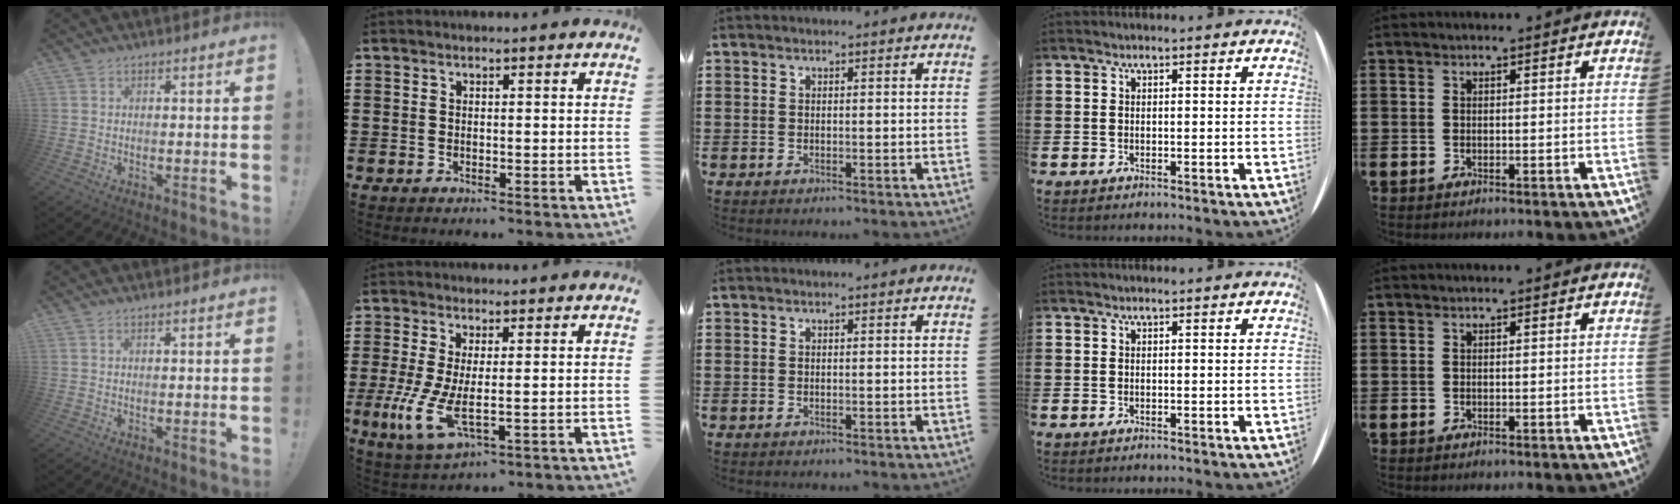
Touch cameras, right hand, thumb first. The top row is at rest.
{"thumb": {"total": 0.8, "force": [0.4, 0.2, 0.7], "torque": [-0.012, 0.000, 0.007]}, "index": {"total": 6.8, "force": [-0.4, 2.2, 6.4], "torque": [-0.151, -0.022, -0.007]}}